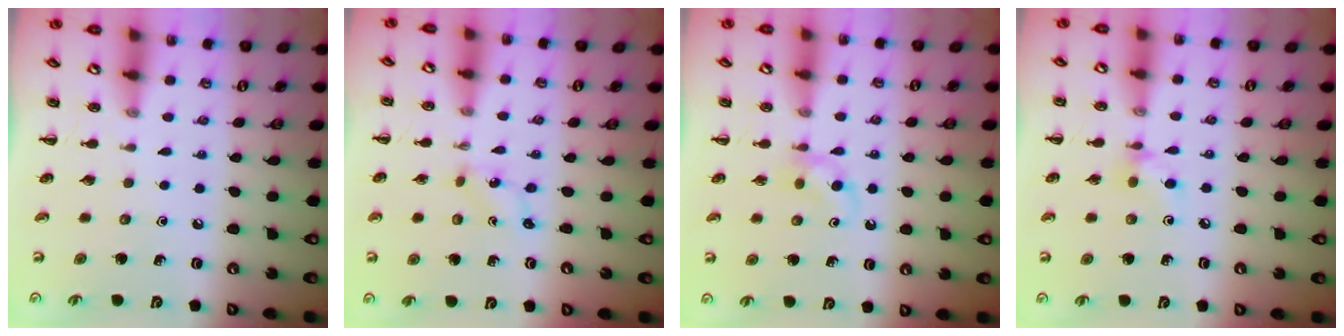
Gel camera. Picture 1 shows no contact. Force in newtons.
{"total": 0.6, "press": 0.5, "slide": 0.2}
{"total": 2.5, "press": 2.3, "slide": 1.0}
{"total": 5.2, "press": 5.1, "slide": 0.8}